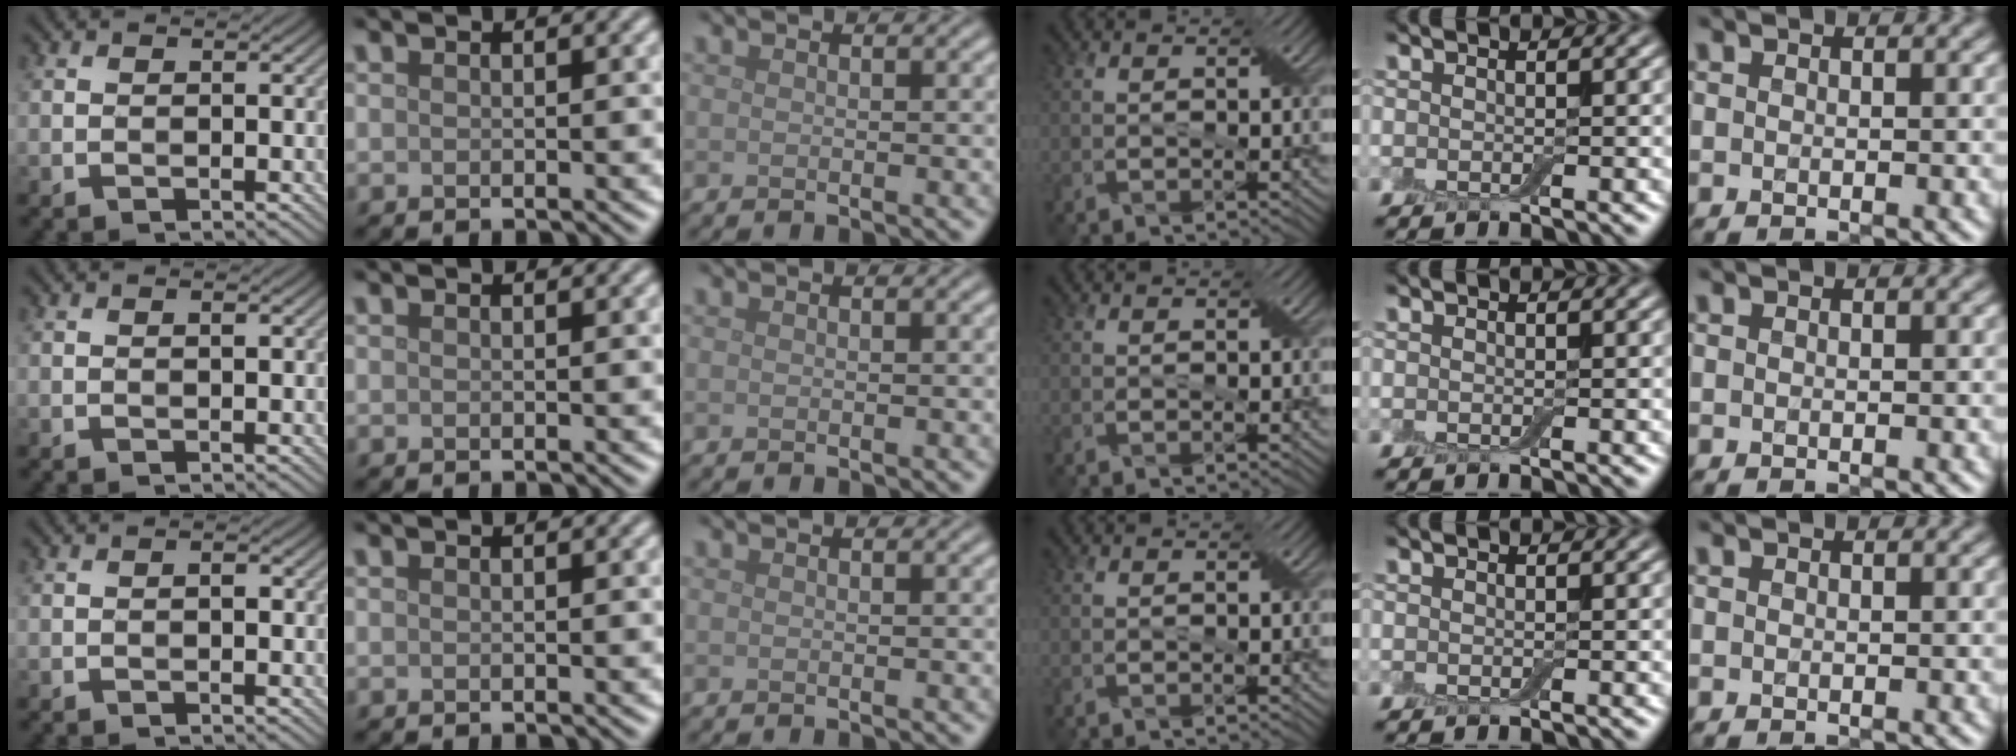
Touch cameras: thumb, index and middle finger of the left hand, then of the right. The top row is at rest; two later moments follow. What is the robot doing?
{"motion": "fold", "object": "bandage"}